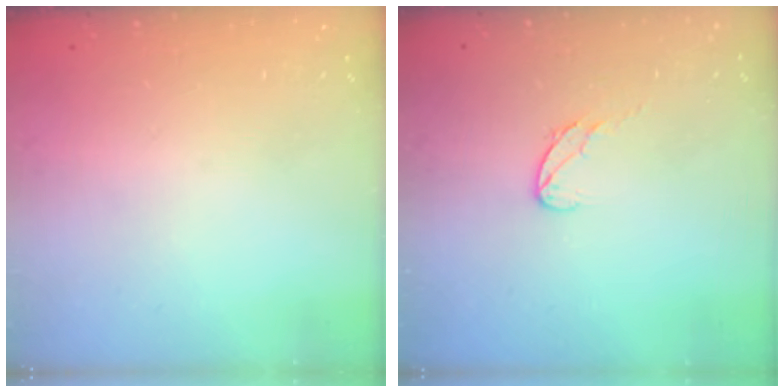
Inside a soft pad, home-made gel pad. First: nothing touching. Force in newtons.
{"total": 5.9, "press": 5.9, "slide": 0.4}